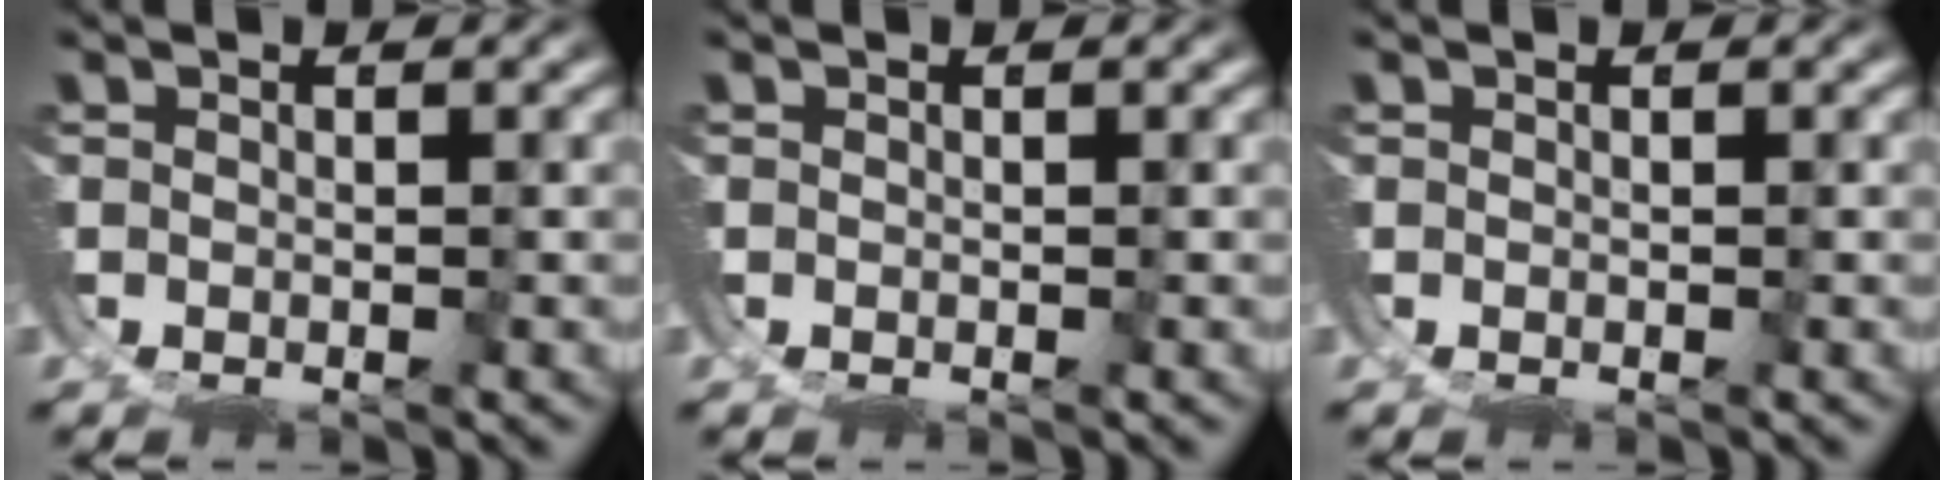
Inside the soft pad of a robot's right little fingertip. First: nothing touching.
{"total": 0.0}
{"total": 0.0}